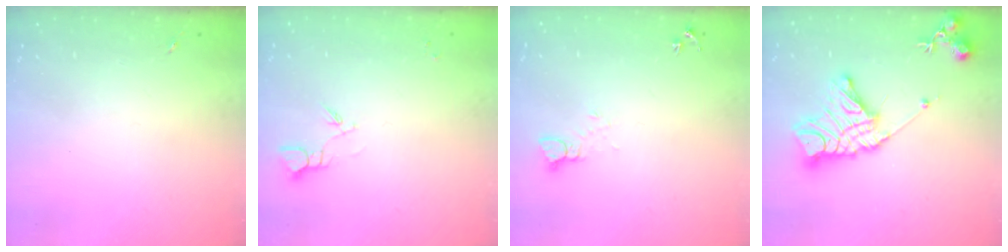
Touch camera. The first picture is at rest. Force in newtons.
{"total": 3.3, "press": 3.3, "slide": 0.4}
{"total": 3.7, "press": 3.7, "slide": 0.1}
{"total": 17.0, "press": 16.9, "slide": 1.3}